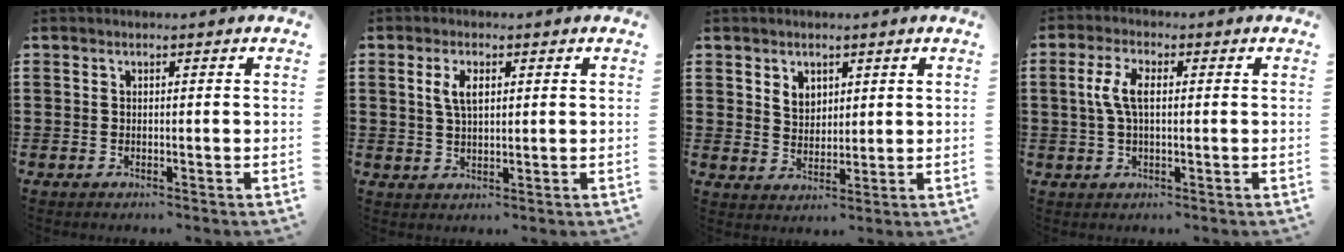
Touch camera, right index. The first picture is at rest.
{"total": 3.8, "force": [1.2, 1.7, 3.2], "torque": [-0.067, 0.008, 0.019]}
{"total": 3.4, "force": [2.0, 2.5, 1.1], "torque": [-0.031, 0.010, 0.036]}
{"total": 5.2, "force": [0.4, 2.2, 4.7], "torque": [-0.113, 0.002, -0.003]}